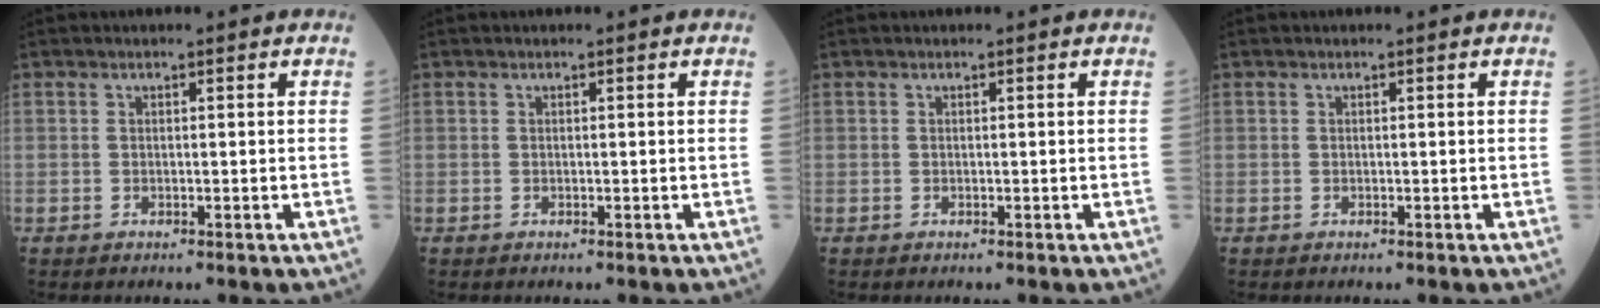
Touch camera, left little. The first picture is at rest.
{"total": 0.0}
{"total": 0.0}
{"total": 0.0}